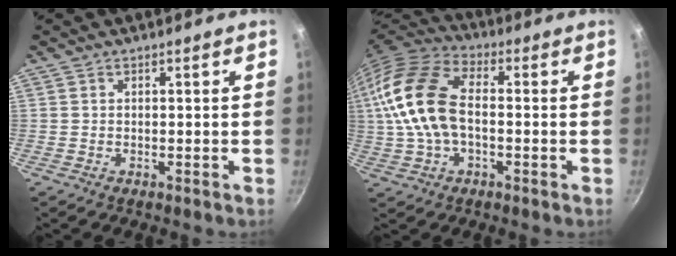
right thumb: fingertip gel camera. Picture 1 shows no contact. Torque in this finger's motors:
{"motor_torque": [-0.45, 1.85, 2.19, -0.16, 0.30]}